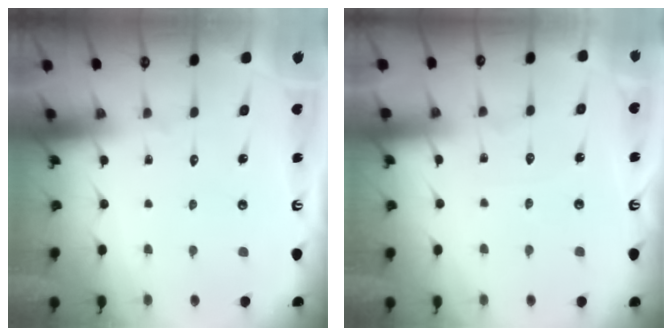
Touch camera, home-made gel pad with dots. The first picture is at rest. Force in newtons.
{"total": 2.0, "press": 2.0, "slide": 0.3}